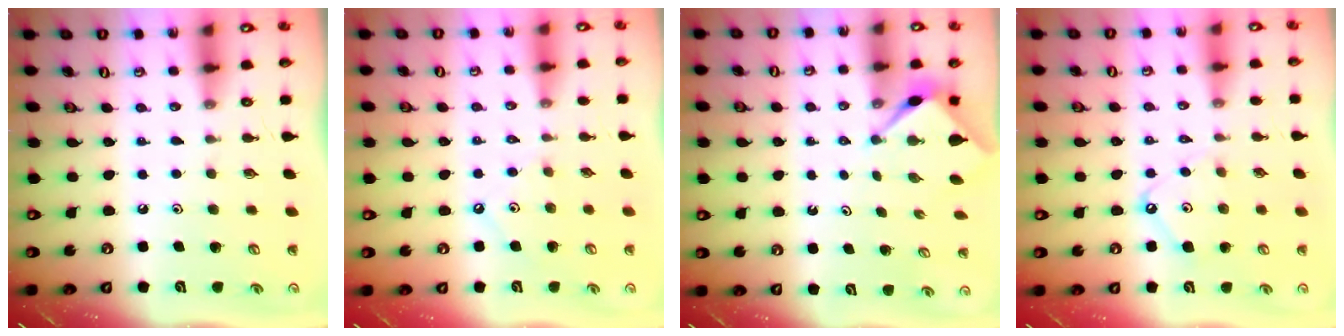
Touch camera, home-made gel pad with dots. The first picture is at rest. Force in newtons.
{"total": 1.7, "press": 1.7, "slide": 0.3}
{"total": 3.2, "press": 3.2, "slide": 0.4}
{"total": 6.2, "press": 6.1, "slide": 0.8}